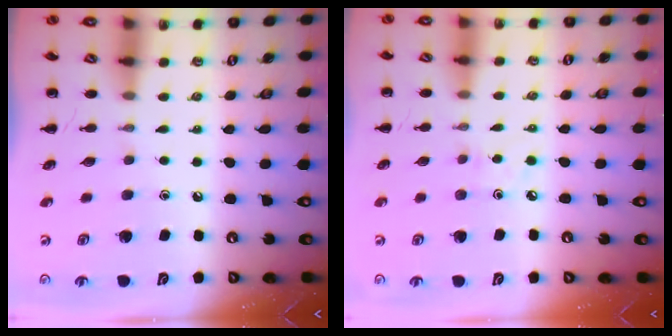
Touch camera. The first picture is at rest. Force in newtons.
{"total": 2.7, "press": 2.5, "slide": 0.9}